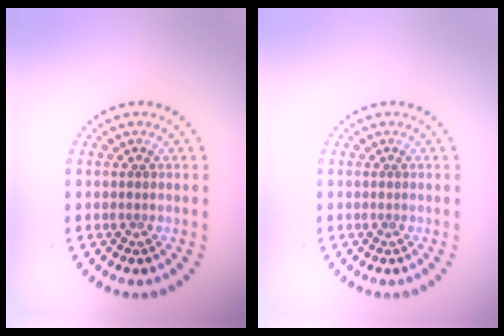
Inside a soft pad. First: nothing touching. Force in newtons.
{"total": 0.0}